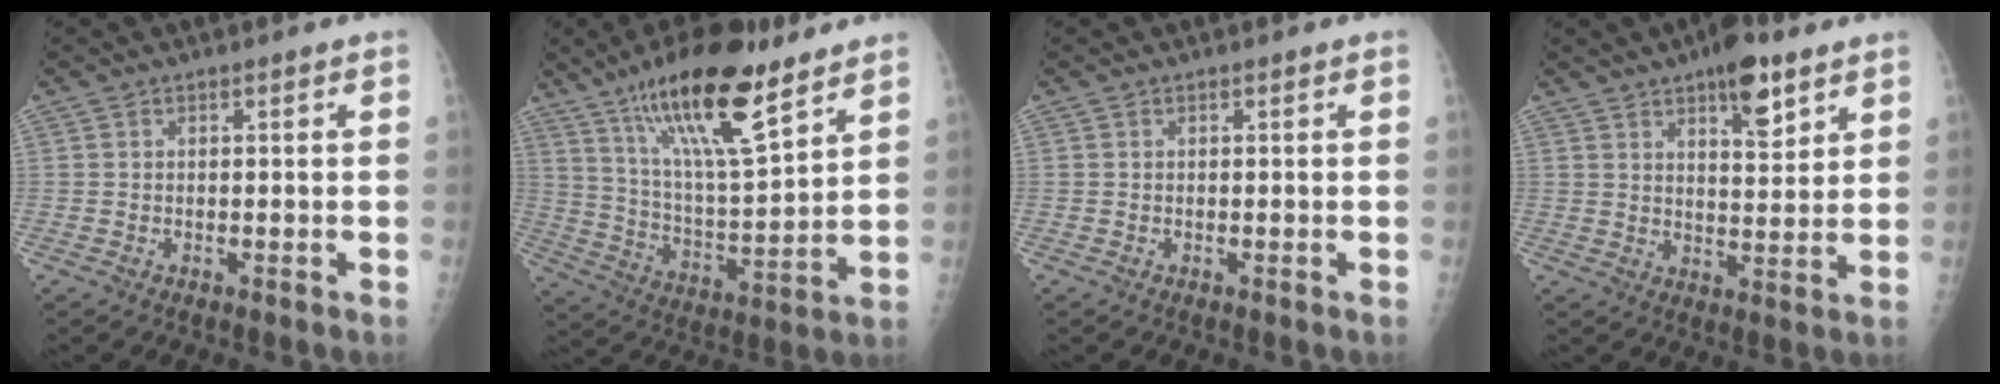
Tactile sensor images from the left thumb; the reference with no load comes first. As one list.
[{"total": 19.9, "force": [12.9, 5.1, 14.2], "torque": [-0.225, -0.060, 0.230]}, {"total": 0.0}, {"total": 9.5, "force": [5.7, 3.5, 6.7], "torque": [-0.079, -0.031, 0.084]}]